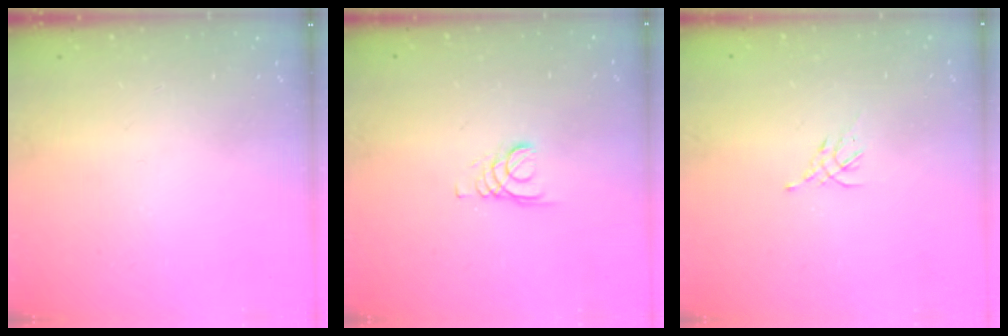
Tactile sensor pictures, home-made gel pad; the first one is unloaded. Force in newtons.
{"total": 1.6, "press": 1.6, "slide": 0.2}
{"total": 1.9, "press": 1.8, "slide": 0.5}